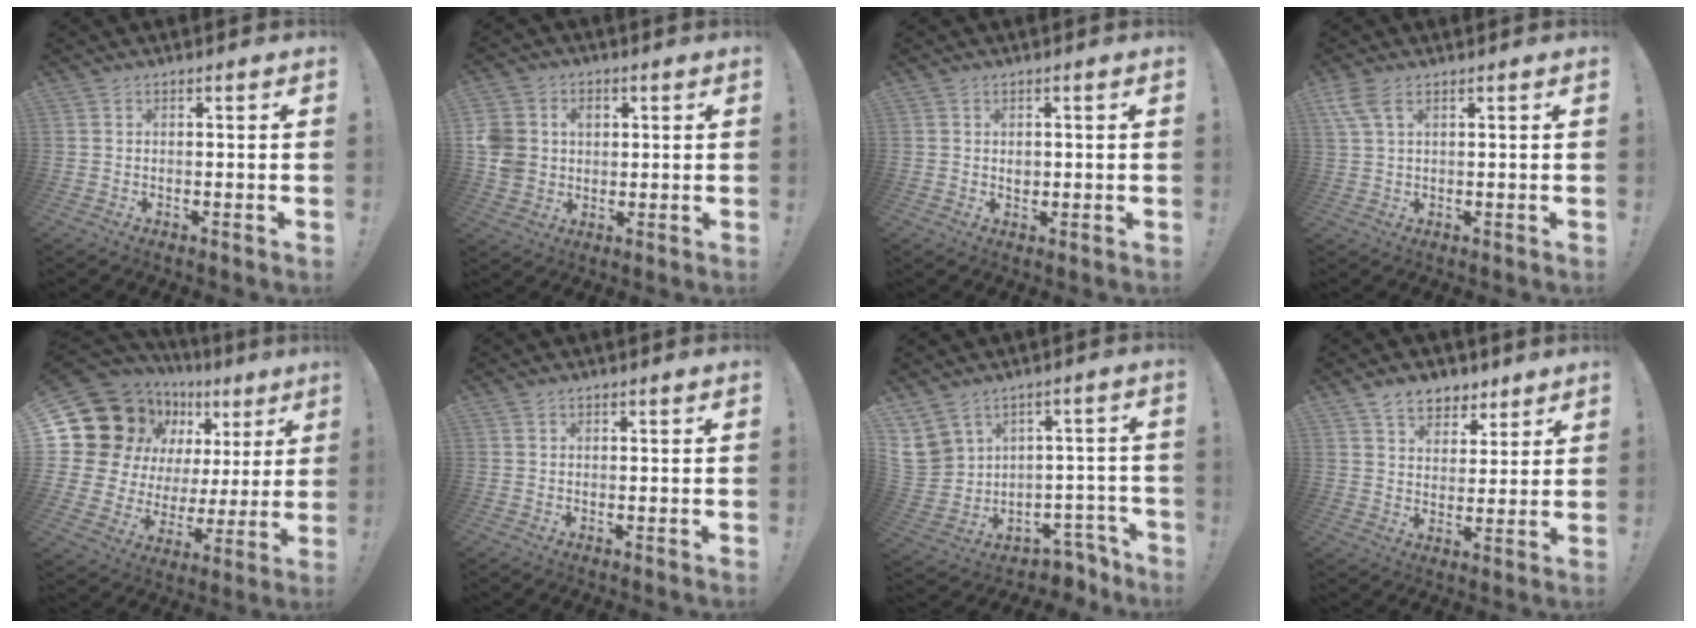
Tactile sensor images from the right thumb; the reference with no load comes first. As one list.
[{"total": 9.4, "force": [1.3, 8.5, 3.9], "torque": [-0.095, -0.003, 0.028]}, {"total": 1.5, "force": [0.1, 1.3, 0.6], "torque": [0.002, -0.004, -0.001]}, {"total": 5.1, "force": [2.7, 2.1, 3.8], "torque": [-0.081, 0.001, 0.054]}, {"total": 18.7, "force": [10.6, 12.0, 9.7], "torque": [-0.152, -0.078, 0.225]}, {"total": 0.5, "force": [0.3, 0.4, 0.0], "torque": [0.006, -0.001, 0.005]}, {"total": 8.4, "force": [1.0, 7.3, 4.0], "torque": [-0.091, -0.003, 0.039]}, {"total": 8.8, "force": [6.0, 5.8, 2.4], "torque": [-0.031, -0.038, 0.117]}]